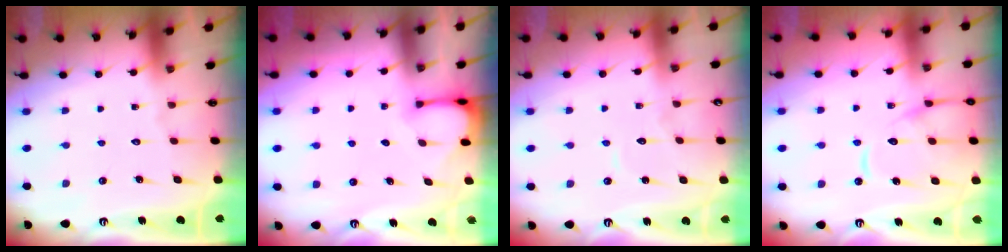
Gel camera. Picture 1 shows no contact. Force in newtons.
{"total": 2.6, "press": 2.6, "slide": 0.3}
{"total": 6.2, "press": 6.2, "slide": 0.3}
{"total": 13.9, "press": 13.9, "slide": 1.5}